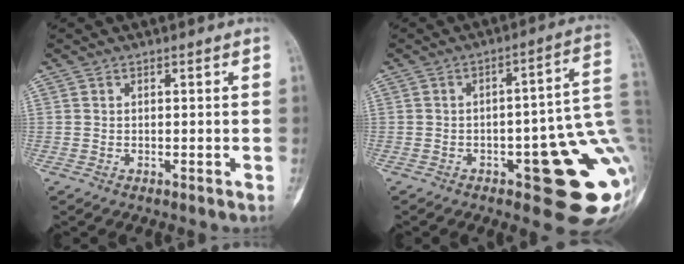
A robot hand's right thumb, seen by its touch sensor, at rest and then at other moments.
{"total": 17.8, "force": [-4.7, 6.1, 16.1], "torque": [-0.128, 0.033, -0.047]}